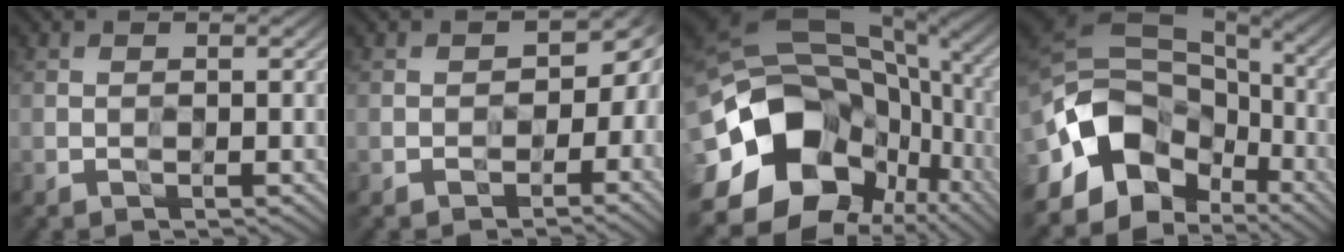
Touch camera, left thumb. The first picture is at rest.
{"total": 4.5, "force": [-1.7, 3.4, 2.3], "torque": [-0.010, -0.015, -0.027]}
{"total": 18.5, "force": [-4.4, 14.1, 11.2], "torque": [-0.252, -0.029, -0.050]}
{"total": 15.6, "force": [-5.7, 11.3, 9.1], "torque": [-0.207, -0.028, -0.081]}